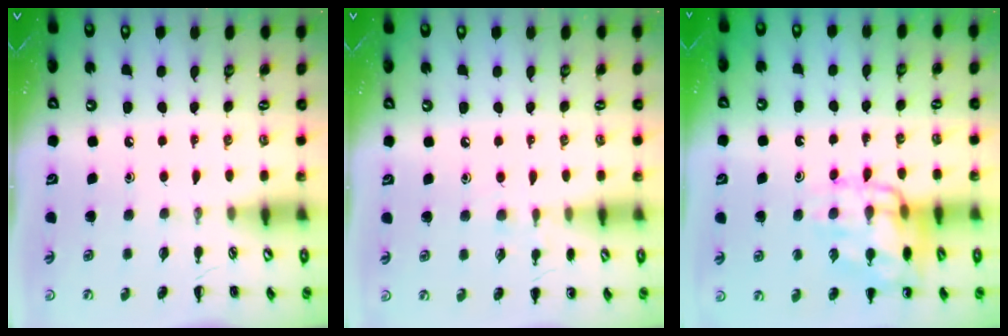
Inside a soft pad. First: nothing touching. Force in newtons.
{"total": 5.9, "press": 5.6, "slide": 1.9}
{"total": 14.2, "press": 14.1, "slide": 1.8}